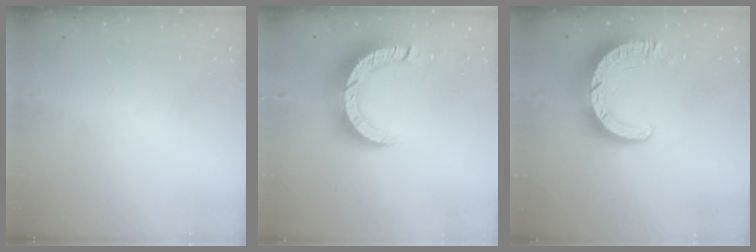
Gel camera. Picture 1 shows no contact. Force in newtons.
{"total": 12.9, "press": 12.9, "slide": 1.3}
{"total": 11.4, "press": 11.3, "slide": 1.1}